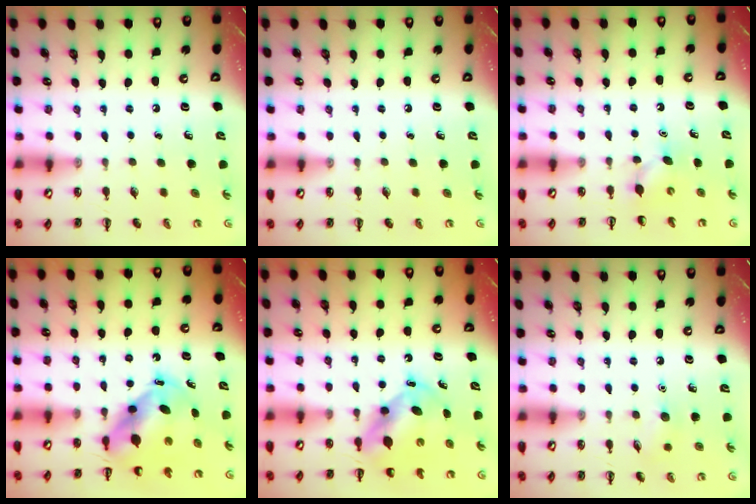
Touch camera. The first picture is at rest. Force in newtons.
{"total": 0.0}
{"total": 3.7, "press": 3.4, "slide": 1.3}
{"total": 6.6, "press": 6.3, "slide": 1.9}
{"total": 5.6, "press": 5.5, "slide": 1.2}
{"total": 5.6, "press": 5.4, "slide": 1.3}